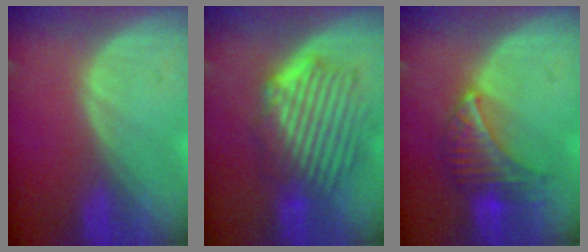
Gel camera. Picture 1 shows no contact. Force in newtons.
{"total": 9.2, "press": 8.3, "slide": 4.0}
{"total": 6.7, "press": 6.5, "slide": 1.5}